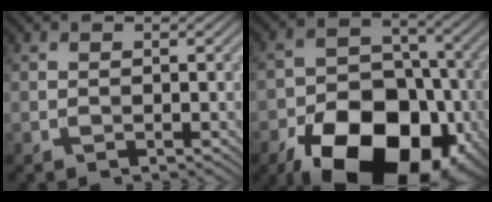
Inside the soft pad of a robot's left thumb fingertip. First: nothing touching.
{"total": 19.9, "force": [-10.2, 12.7, 11.5], "torque": [-0.169, -0.032, -0.157]}